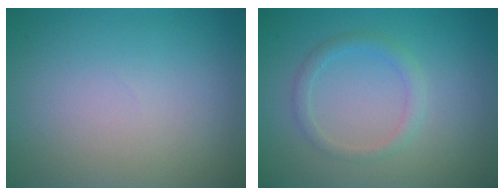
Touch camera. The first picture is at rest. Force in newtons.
{"total": 1.6, "press": 1.6, "slide": 0.0}